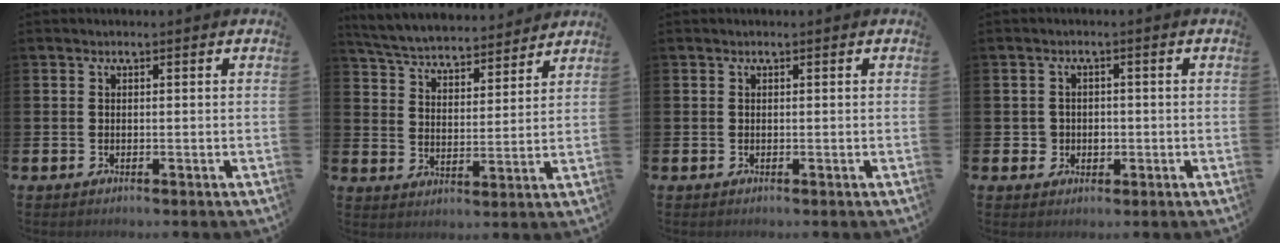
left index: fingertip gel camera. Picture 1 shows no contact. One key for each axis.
{"total": 5.2, "fx": 5.0, "fy": 0.9, "fz": 0.7, "tx": -0.042, "ty": -0.039, "tz": 0.086}
{"total": 0.0}
{"total": 2.2, "fx": -0.3, "fy": 2.1, "fz": 0.3, "tx": 0.000, "ty": 0.002, "tz": -0.014}